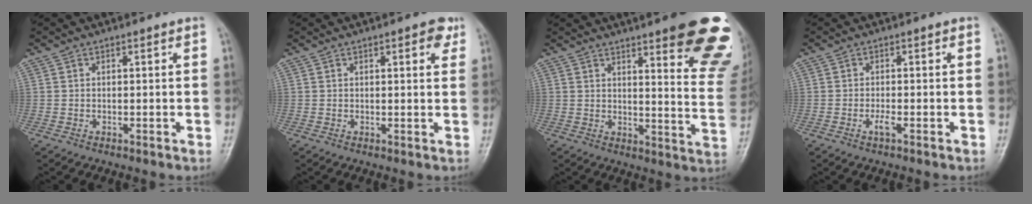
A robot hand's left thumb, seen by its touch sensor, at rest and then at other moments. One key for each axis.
{"total": 3.3, "fx": 1.7, "fy": 1.2, "fz": 2.5, "tx": -0.023, "ty": -0.004, "tz": 0.017}
{"total": 21.9, "fx": 14.0, "fy": 4.5, "fz": 16.2, "tx": -0.166, "ty": -0.065, "tz": 0.164}
{"total": 1.5, "fx": -0.6, "fy": 0.3, "fz": 1.3, "tx": -0.023, "ty": 0.004, "tz": -0.011}